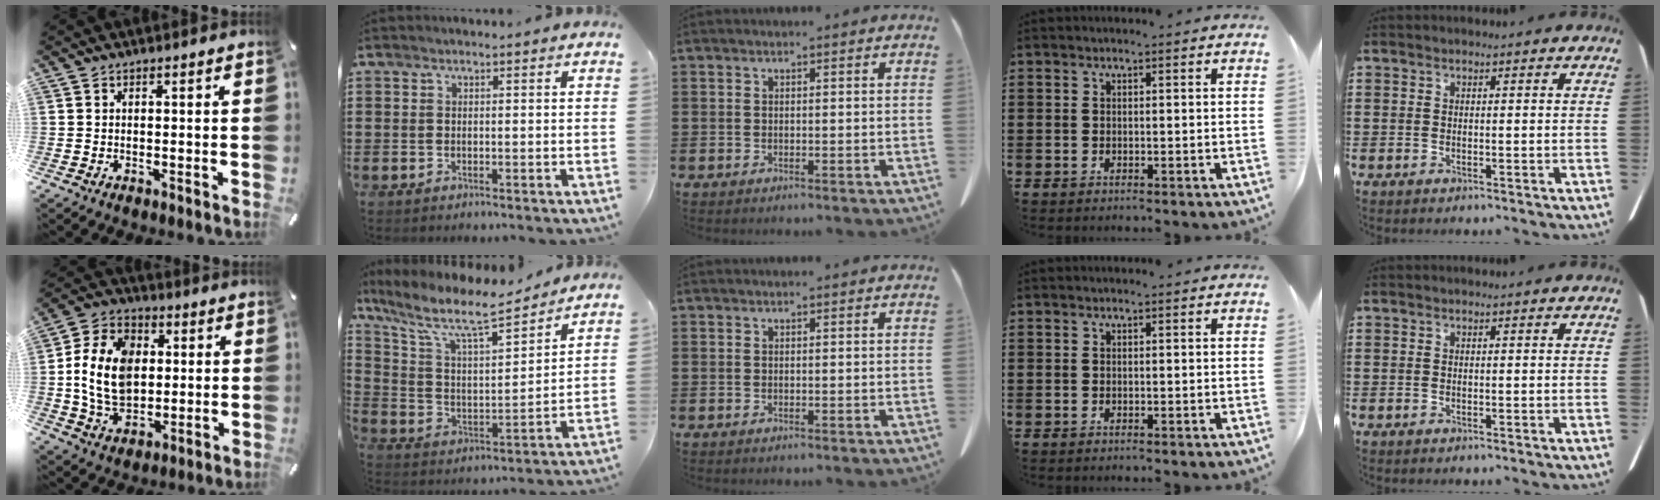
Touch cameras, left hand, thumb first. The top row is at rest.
{"thumb": {"total": 14.9, "force": [0.5, 11.3, 9.7], "torque": [-0.217, 0.014, 0.008]}, "index": {"total": 10.0, "force": [7.7, 2.1, 5.9], "torque": [-0.148, -0.043, 0.128]}}